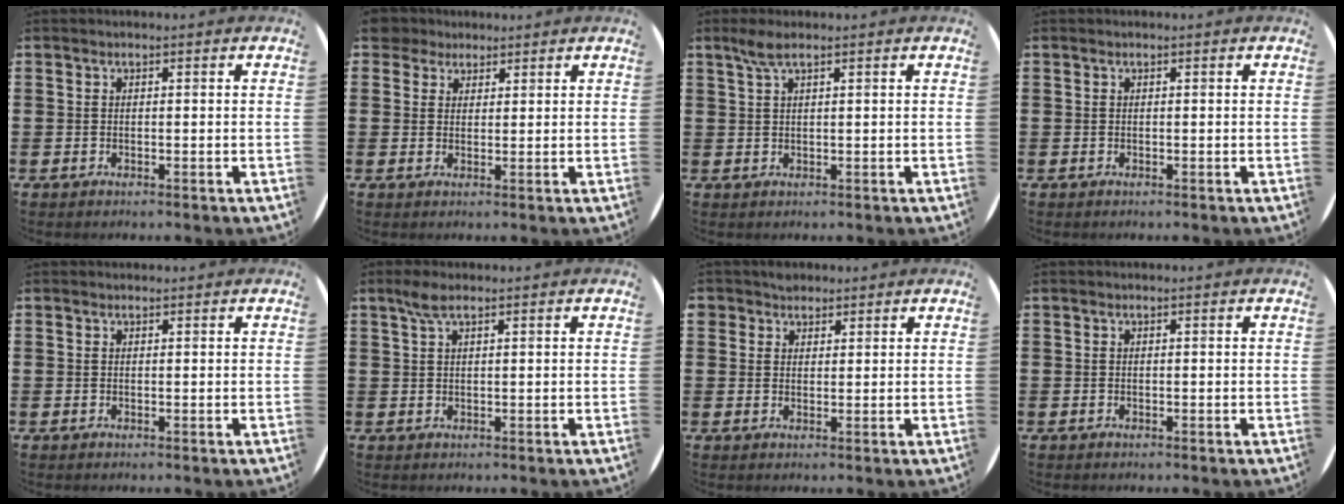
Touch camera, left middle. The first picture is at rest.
{"total": 3.1, "force": [2.6, 1.6, 0.1], "torque": [-0.005, 0.004, 0.050]}
{"total": 2.3, "force": [1.5, 0.2, 1.8], "torque": [-0.038, 0.004, 0.026]}
{"total": 0.0}
{"total": 0.0}
{"total": 2.4, "force": [1.6, 0.5, 1.8], "torque": [-0.038, 0.005, 0.027]}
{"total": 2.3, "force": [1.9, 1.2, 0.0], "torque": [0.004, 0.003, 0.036]}
{"total": 0.0}